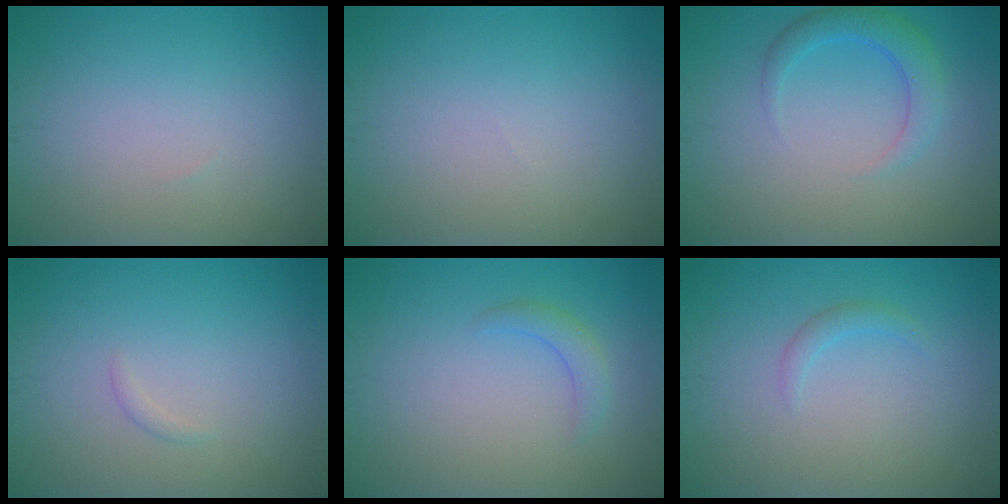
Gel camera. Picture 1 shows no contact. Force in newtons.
{"total": 0.0}
{"total": 2.8, "press": 2.8, "slide": 0.2}
{"total": 0.5, "press": 0.5, "slide": 0.0}
{"total": 1.6, "press": 1.6, "slide": 0.1}
{"total": 1.0, "press": 1.0, "slide": 0.1}